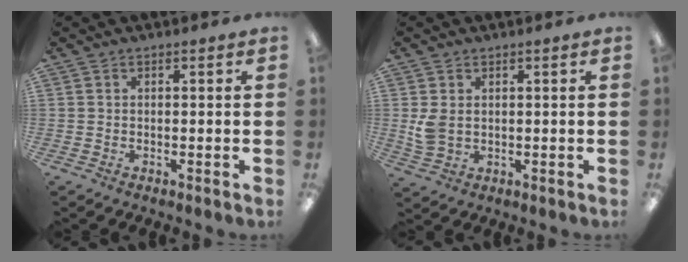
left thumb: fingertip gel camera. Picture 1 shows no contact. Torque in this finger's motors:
{"motor_torque": [-0.05, 0.07, 0.35, -0.58, 0.04]}